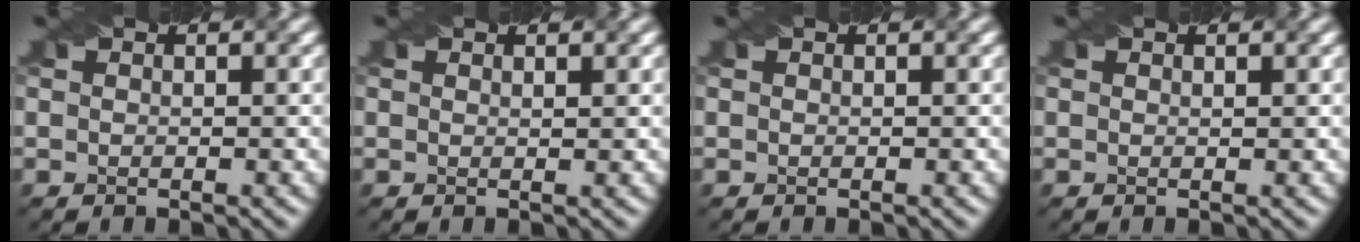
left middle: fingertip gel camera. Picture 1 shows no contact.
{"total": 1.0, "force": [0.8, 0.2, 0.6], "torque": [-0.009, -0.001, 0.007]}
{"total": 0.0}
{"total": 0.7, "force": [0.6, 0.1, 0.4], "torque": [-0.008, -0.002, 0.006]}